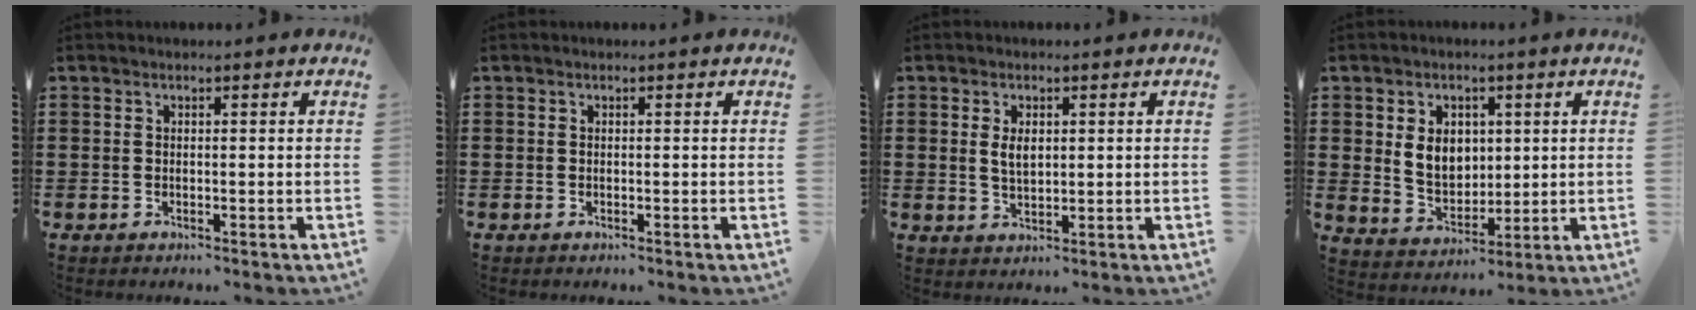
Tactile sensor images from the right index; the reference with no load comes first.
{"total": 0.0}
{"total": 3.0, "force": [0.7, 1.5, 2.5], "torque": [-0.053, 0.006, 0.011]}
{"total": 6.5, "force": [1.3, 5.2, 3.7], "torque": [-0.072, 0.009, 0.020]}